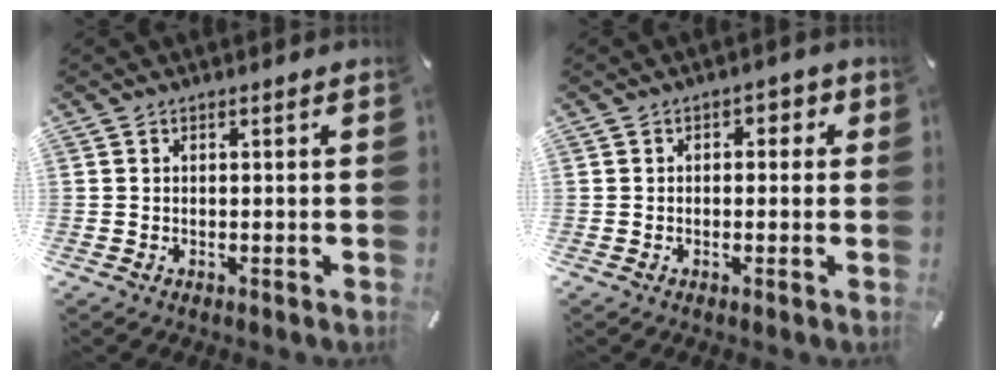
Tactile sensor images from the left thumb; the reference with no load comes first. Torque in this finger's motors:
{"motor_torque": [0.04, -0.27, 0.00, 0.14, 0.04]}